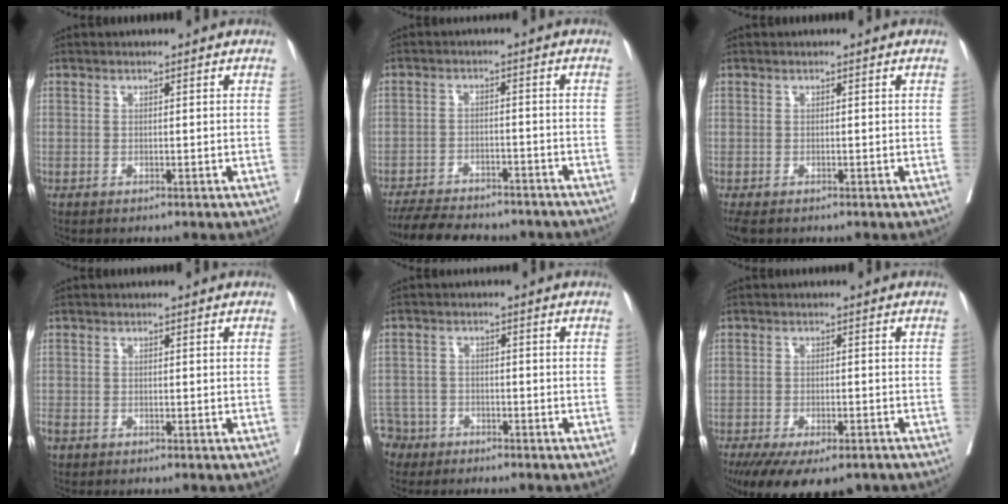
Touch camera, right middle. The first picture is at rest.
{"total": 16.3, "force": [-14.4, 3.7, 6.5], "torque": [-0.142, -0.013, -0.199]}
{"total": 3.0, "force": [-2.1, 1.5, 1.6], "torque": [-0.030, -0.011, -0.035]}
{"total": 2.4, "force": [-1.5, 1.3, 1.3], "torque": [-0.041, -0.004, -0.032]}
{"total": 5.6, "force": [-4.3, 3.5, -0.7], "torque": [0.009, 0.001, -0.086]}
{"total": 15.2, "force": [-11.5, 4.6, 8.9], "torque": [-0.165, -0.033, -0.162]}